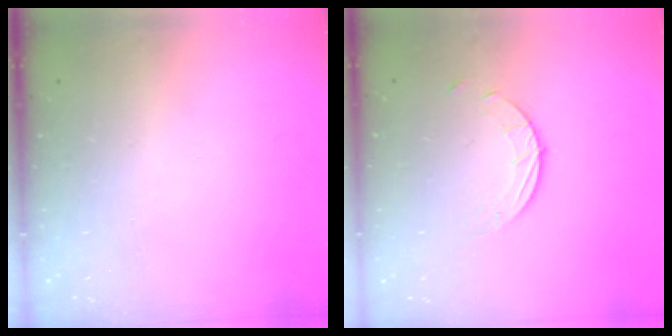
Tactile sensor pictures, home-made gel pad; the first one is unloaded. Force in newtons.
{"total": 2.6, "press": 2.6, "slide": 0.2}